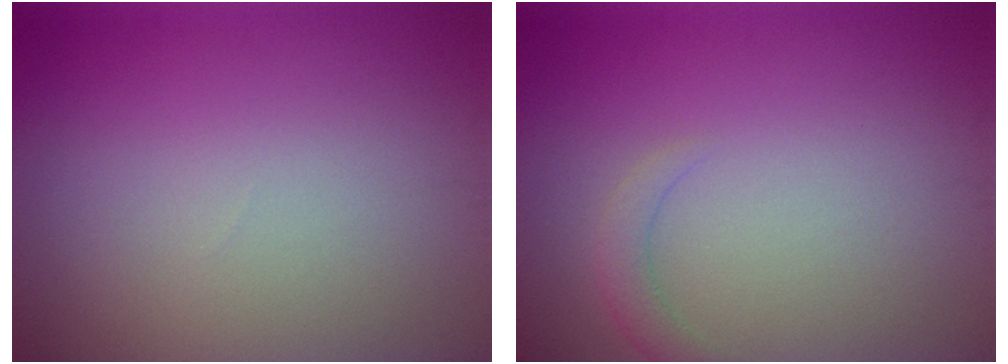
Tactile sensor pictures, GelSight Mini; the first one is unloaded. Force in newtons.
{"total": 1.4, "press": 1.4, "slide": 0.2}